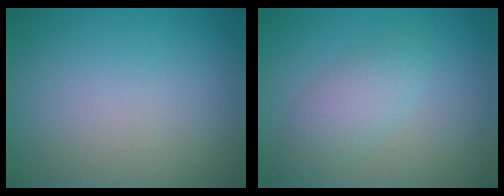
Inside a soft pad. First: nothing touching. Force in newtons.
{"total": 2.8, "press": 2.8, "slide": 0.2}